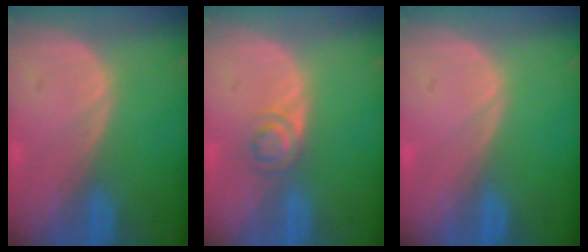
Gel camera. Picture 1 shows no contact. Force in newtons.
{"total": 3.0, "press": 2.9, "slide": 0.2}
{"total": 0.0}